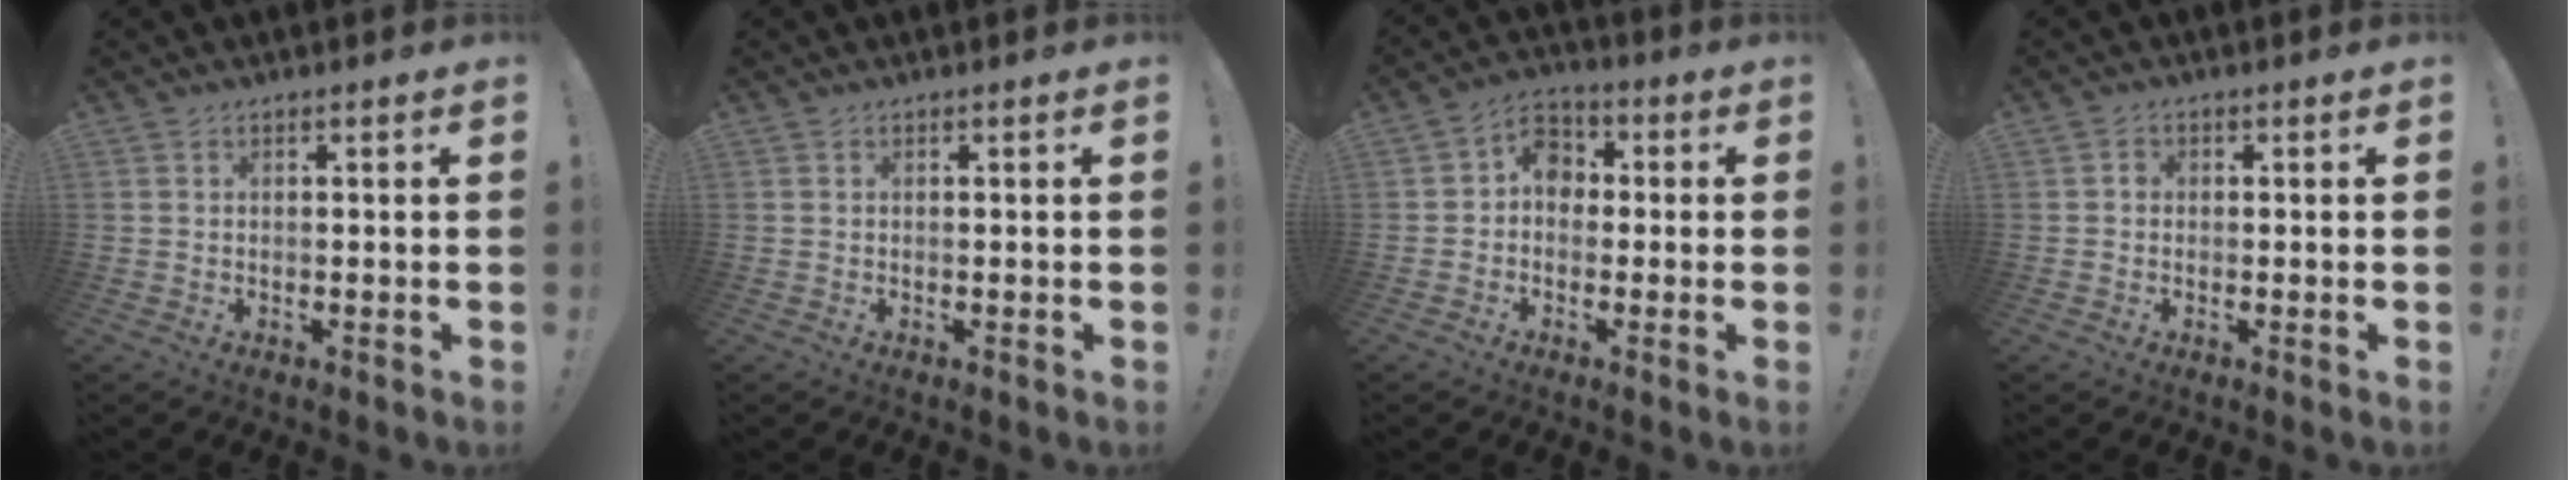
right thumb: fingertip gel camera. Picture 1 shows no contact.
{"total": 0.0}
{"total": 7.0, "force": [-0.1, 5.9, 3.7], "torque": [-0.062, 0.021, 0.004]}
{"total": 1.4, "force": [-0.4, 1.2, 0.6], "torque": [-0.005, 0.003, -0.009]}